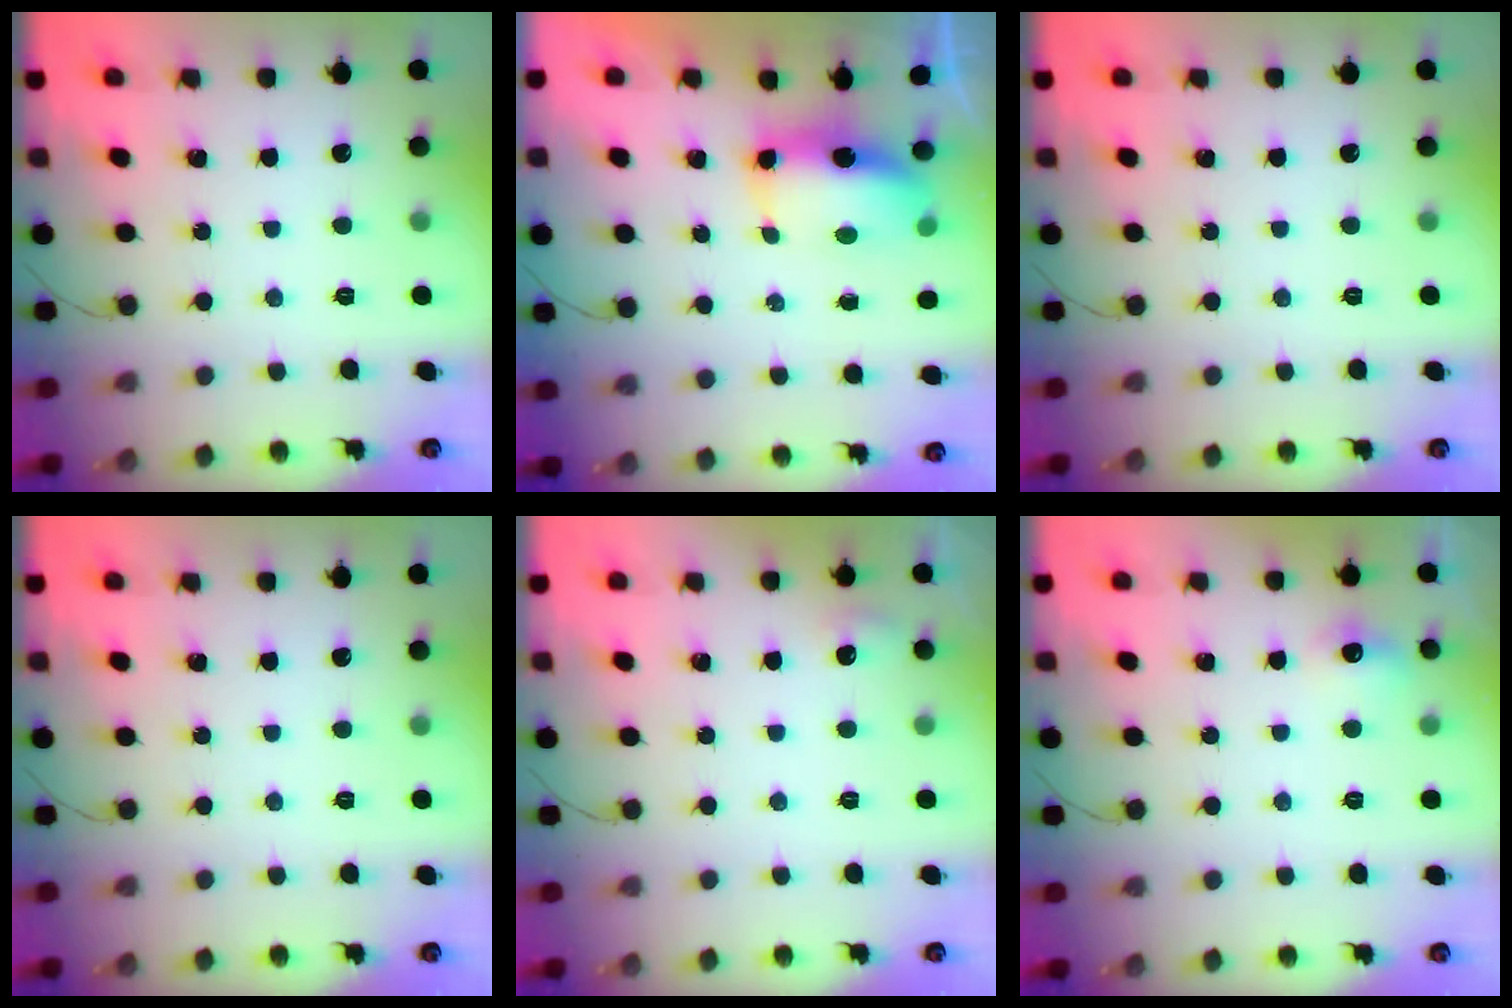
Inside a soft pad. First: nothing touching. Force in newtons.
{"total": 9.7, "press": 8.5, "slide": 4.6}
{"total": 0.0}
{"total": 0.0}
{"total": 4.6, "press": 4.4, "slide": 1.4}
{"total": 5.3, "press": 5.1, "slide": 1.2}